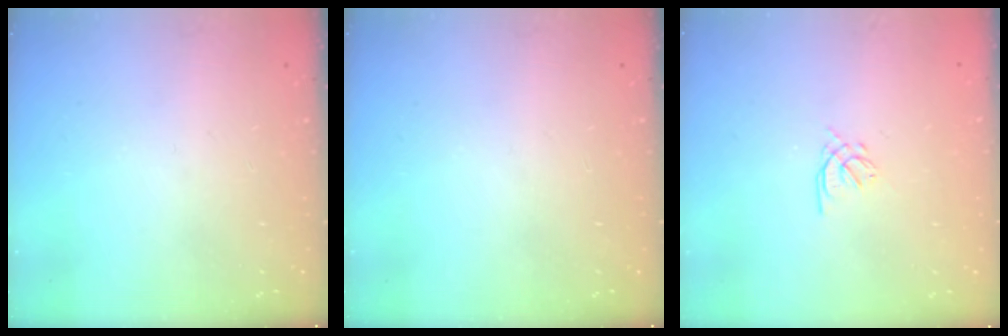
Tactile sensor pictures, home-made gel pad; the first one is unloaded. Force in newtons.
{"total": 0.0}
{"total": 1.4, "press": 1.3, "slide": 0.5}